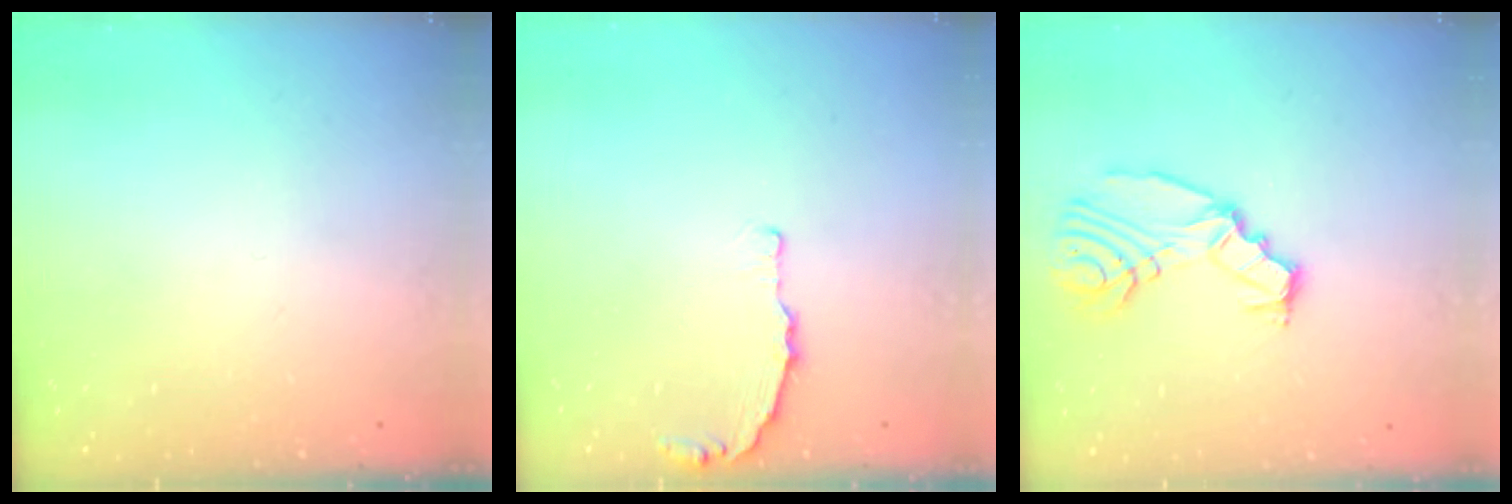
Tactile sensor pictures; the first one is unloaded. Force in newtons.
{"total": 2.6, "press": 2.6, "slide": 0.4}
{"total": 10.3, "press": 9.9, "slide": 2.8}